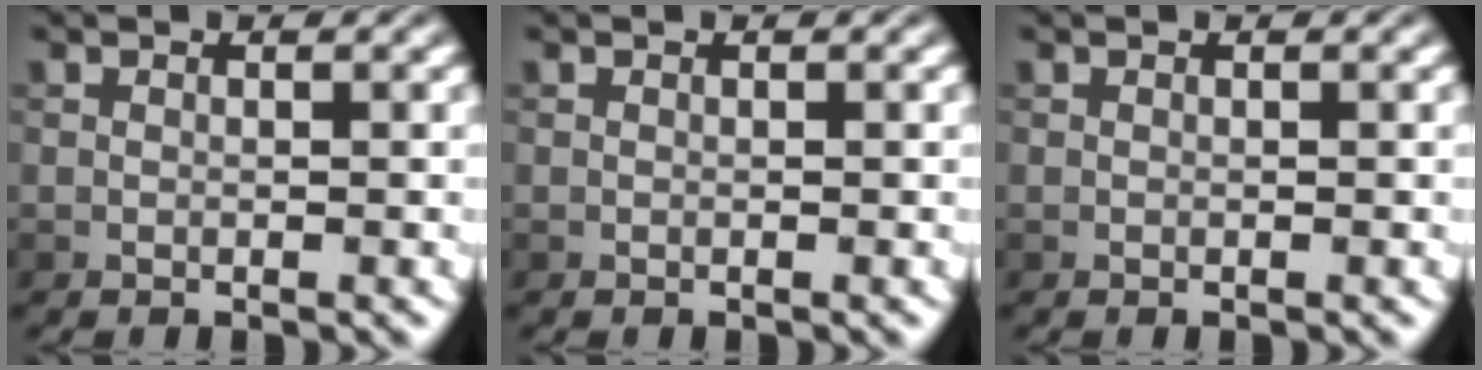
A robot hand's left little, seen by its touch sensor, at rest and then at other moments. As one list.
[{"total": 0.0}, {"total": 0.0}]